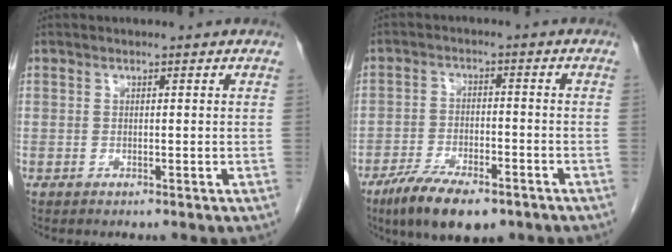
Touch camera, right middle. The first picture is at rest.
{"total": 10.4, "force": [-7.2, 3.4, 6.7], "torque": [-0.116, -0.014, -0.120]}